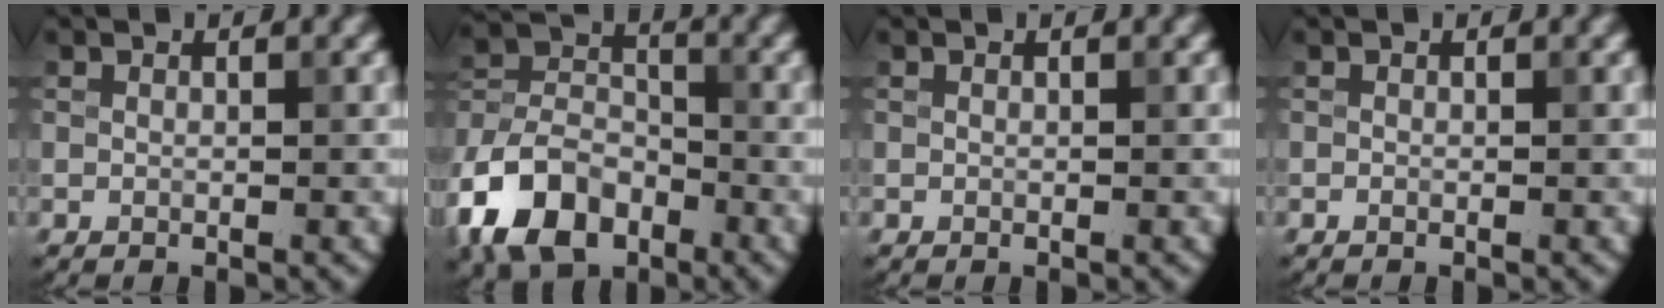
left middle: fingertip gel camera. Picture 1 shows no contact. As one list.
[{"total": 9.1, "force": [-5.0, 5.8, 4.9], "torque": [-0.098, -0.002, -0.109]}, {"total": 0.0}, {"total": 0.0}]